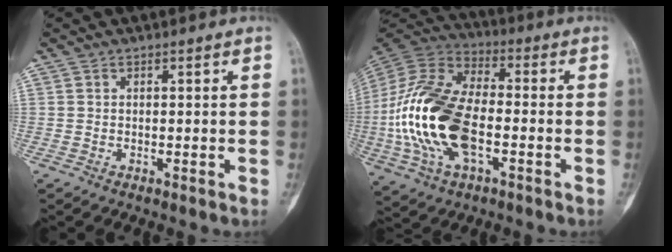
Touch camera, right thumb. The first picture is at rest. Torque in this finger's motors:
{"motor_torque": [2.43, 2.59, 1.54, -1.23, 0.87]}